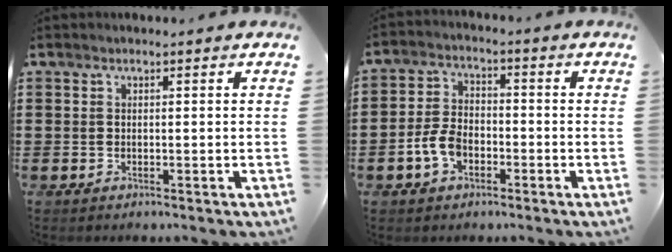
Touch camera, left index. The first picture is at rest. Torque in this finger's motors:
{"motor_torque": [0.41, 0.14, 0.47, 0.12]}